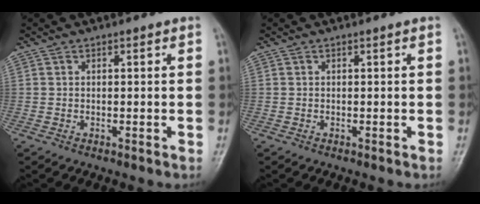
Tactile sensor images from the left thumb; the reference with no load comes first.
{"total": 0.0}